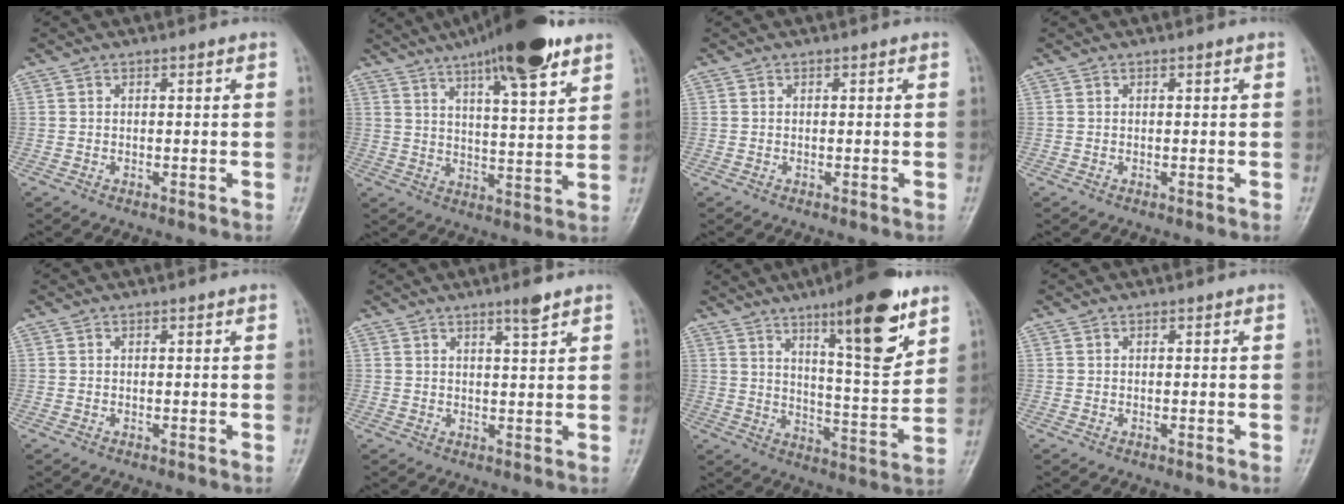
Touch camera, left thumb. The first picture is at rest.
{"total": 17.7, "force": [11.5, 3.9, 12.9], "torque": [-0.181, -0.040, 0.179]}
{"total": 0.0}
{"total": 0.0}
{"total": 0.0}
{"total": 3.2, "force": [2.3, 0.2, 2.2], "torque": [-0.033, -0.016, 0.038]}
{"total": 16.7, "force": [9.7, 3.6, 13.1], "torque": [-0.175, -0.060, 0.154]}
{"total": 0.0}